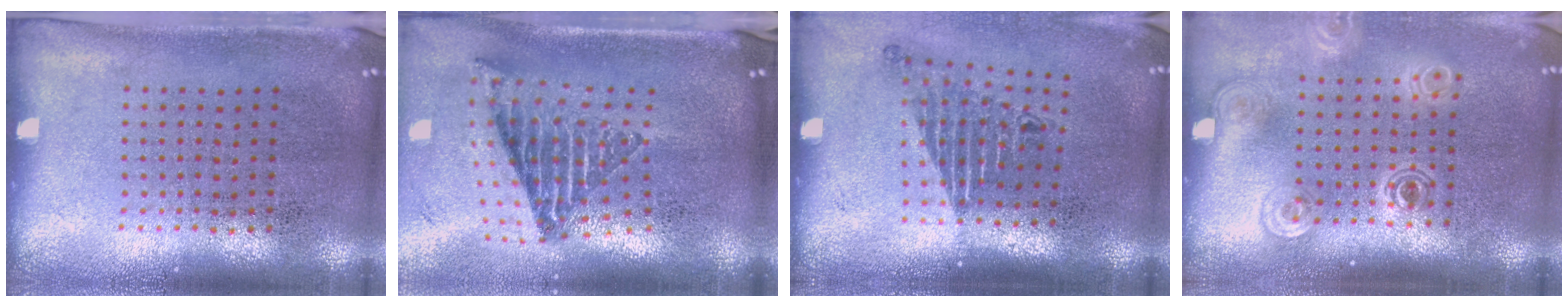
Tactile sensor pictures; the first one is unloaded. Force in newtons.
{"total": 2.2, "press": 1.5, "slide": 1.6}
{"total": 1.7, "press": 1.2, "slide": 1.2}
{"total": 1.8, "press": 1.4, "slide": 1.2}